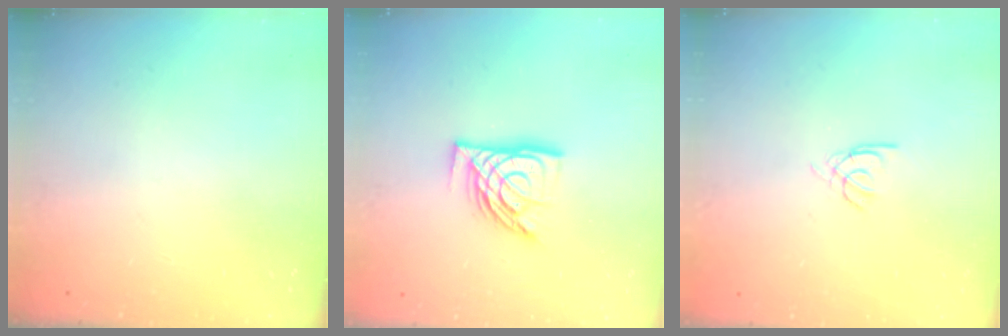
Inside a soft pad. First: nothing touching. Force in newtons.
{"total": 12.1, "press": 12.0, "slide": 1.4}
{"total": 2.1, "press": 2.1, "slide": 0.2}